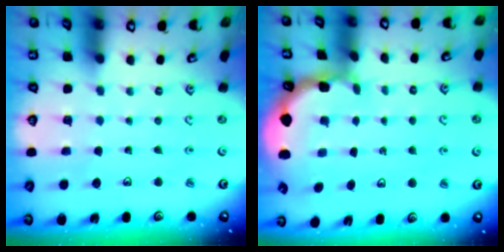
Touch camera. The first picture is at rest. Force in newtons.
{"total": 1.8, "press": 1.8, "slide": 0.2}